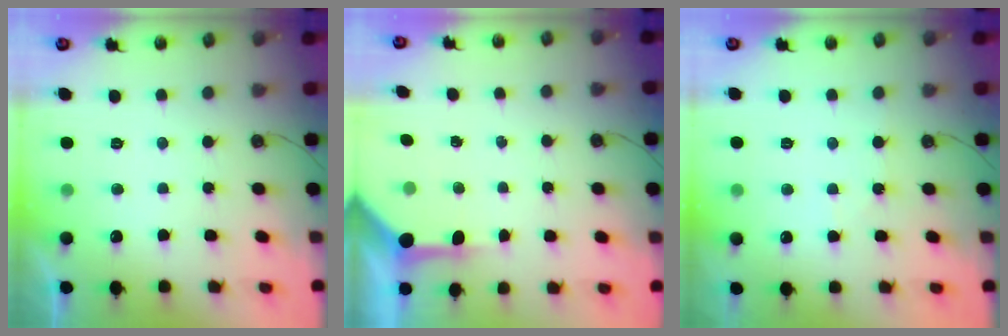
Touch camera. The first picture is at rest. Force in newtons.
{"total": 6.1, "press": 6.1, "slide": 0.4}
{"total": 2.4, "press": 2.3, "slide": 0.4}